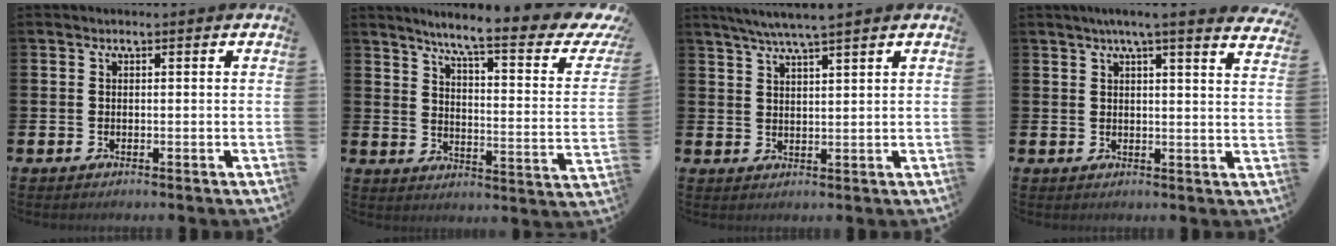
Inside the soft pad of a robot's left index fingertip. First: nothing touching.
{"total": 7.8, "force": [5.7, 0.8, 5.2], "torque": [-0.096, -0.051, 0.079]}
{"total": 4.7, "force": [4.3, -0.4, 1.9], "torque": [-0.055, -0.009, 0.077]}
{"total": 4.3, "force": [3.9, -0.5, 1.9], "torque": [-0.036, -0.016, 0.065]}